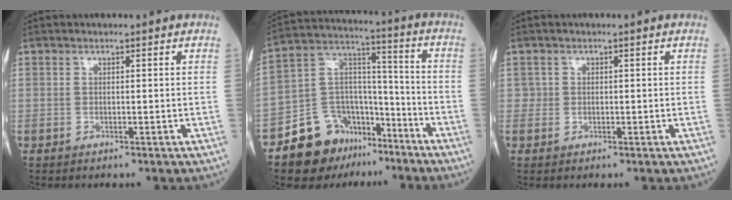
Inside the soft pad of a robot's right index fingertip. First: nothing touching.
{"total": 13.4, "force": [-9.2, 8.9, 3.7], "torque": [-0.061, 0.079, -0.154]}
{"total": 0.9, "force": [0.0, 0.9, 0.0], "torque": [0.008, 0.005, -0.003]}